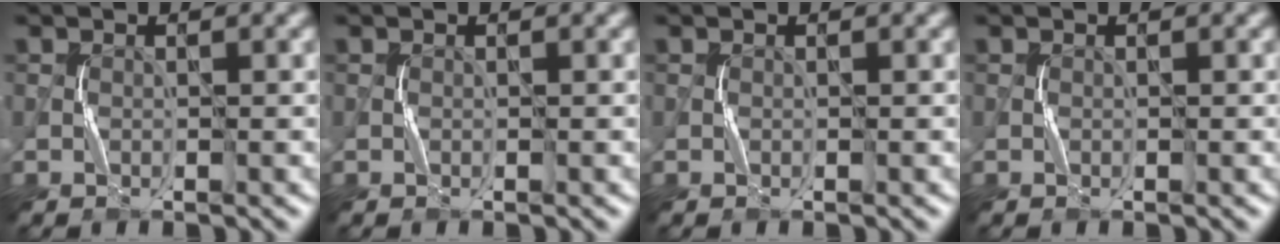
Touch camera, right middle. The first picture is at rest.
{"total": 0.0}
{"total": 0.0}
{"total": 0.0}